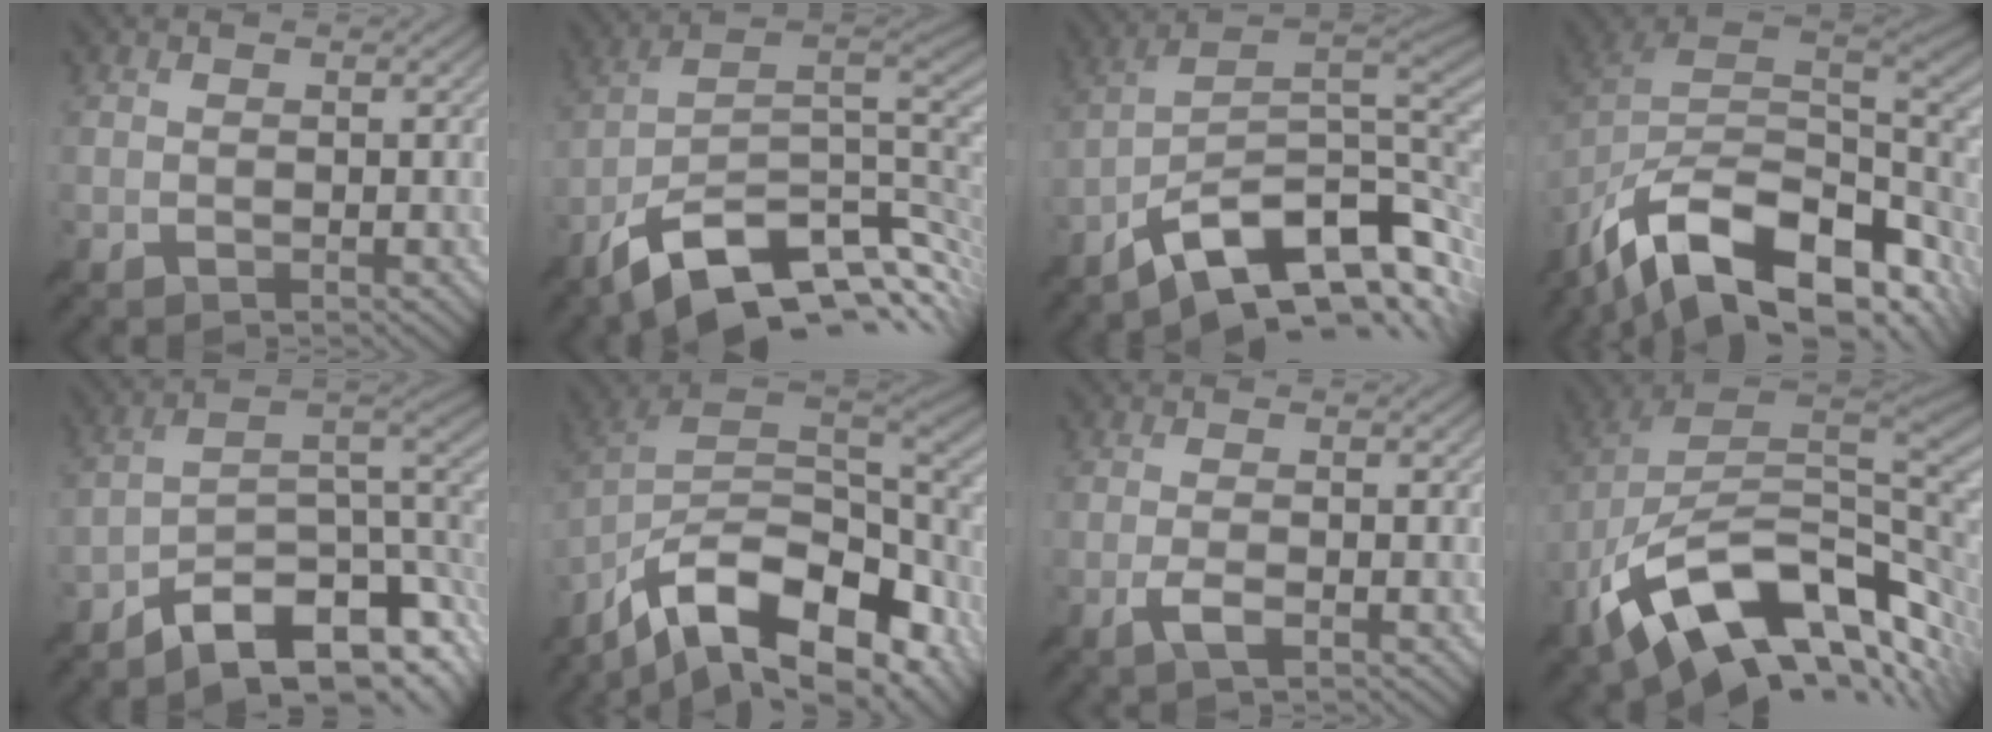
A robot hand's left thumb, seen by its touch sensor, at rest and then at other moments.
{"total": 14.6, "force": [-6.1, 7.0, 11.3], "torque": [-0.219, -0.007, -0.100]}
{"total": 13.5, "force": [-6.6, 5.7, 10.3], "torque": [-0.187, 0.004, -0.115]}
{"total": 16.8, "force": [-8.1, 9.2, 11.6], "torque": [-0.252, -0.030, -0.128]}
{"total": 12.2, "force": [-6.7, 5.3, 8.7], "torque": [-0.140, -0.004, -0.112]}
{"total": 16.7, "force": [-8.6, 8.2, 11.7], "torque": [-0.251, -0.019, -0.135]}
{"total": 2.4, "force": [-0.9, 0.6, 2.2], "torque": [-0.042, 0.007, -0.022]}
{"total": 16.2, "force": [-4.0, 8.9, 13.0], "torque": [-0.252, -0.008, -0.069]}